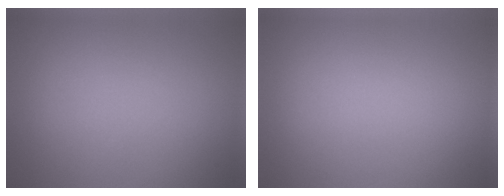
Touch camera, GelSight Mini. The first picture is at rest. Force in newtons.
{"total": 0.0}